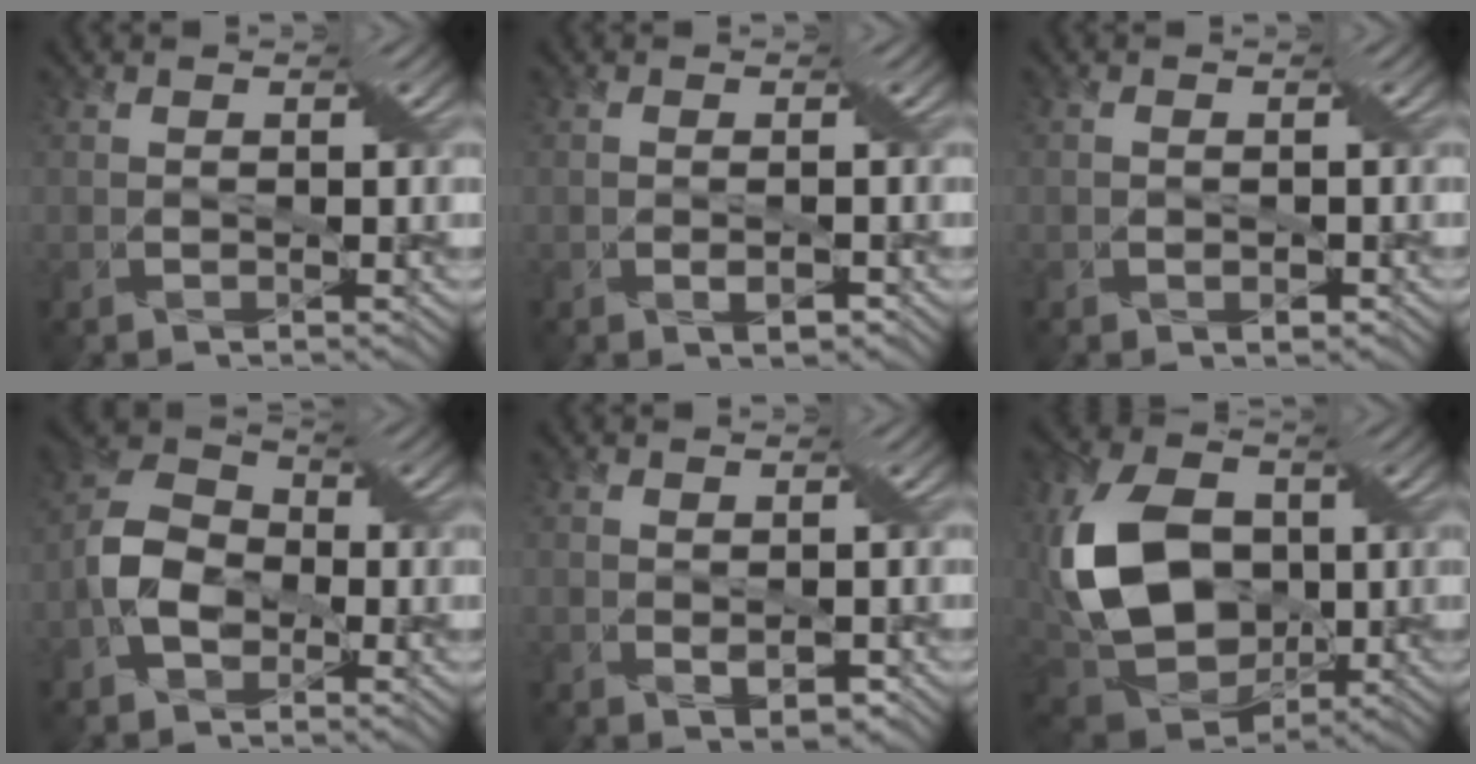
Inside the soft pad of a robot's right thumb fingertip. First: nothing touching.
{"total": 1.9, "force": [-1.0, 0.3, 1.6], "torque": [-0.031, -0.011, -0.013]}
{"total": 1.0, "force": [-0.6, 0.4, 0.7], "torque": [-0.006, -0.008, -0.007]}
{"total": 6.0, "force": [-2.7, 3.9, 3.7], "torque": [-0.099, -0.001, -0.065]}
{"total": 1.9, "force": [-0.2, 0.9, 1.6], "torque": [-0.033, -0.011, 0.004]}
{"total": 14.9, "force": [0.3, 10.4, 10.7], "torque": [-0.271, -0.010, 0.003]}